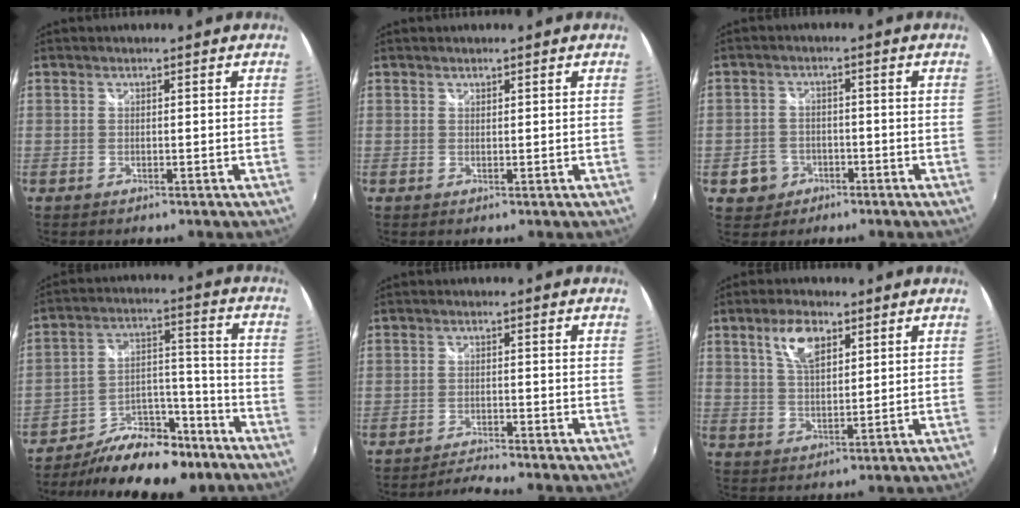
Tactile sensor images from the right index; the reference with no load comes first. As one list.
[{"total": 0.5, "force": [0.4, 0.2, 0.0], "torque": [0.002, -0.001, 0.008]}, {"total": 5.1, "force": [-2.2, 4.5, 0.7], "torque": [-0.031, 0.010, -0.033]}, {"total": 17.3, "force": [-12.9, 7.8, 8.6], "torque": [-0.159, 0.021, -0.192]}, {"total": 3.0, "force": [-3.0, -0.5, 0.3], "torque": [-0.020, -0.003, -0.060]}, {"total": 7.3, "force": [3.8, 3.3, 5.3], "torque": [-0.098, 0.010, 0.072]}]